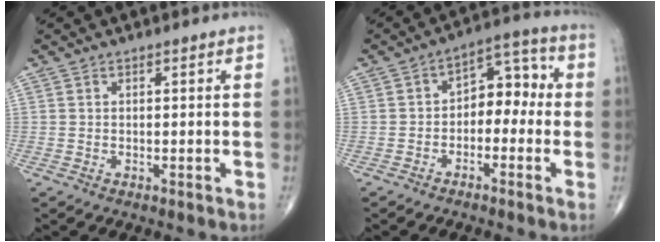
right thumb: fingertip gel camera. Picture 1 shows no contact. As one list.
[{"total": 8.1, "force": [-1.1, 5.4, 5.9], "torque": [-0.049, 0.044, -0.033]}]